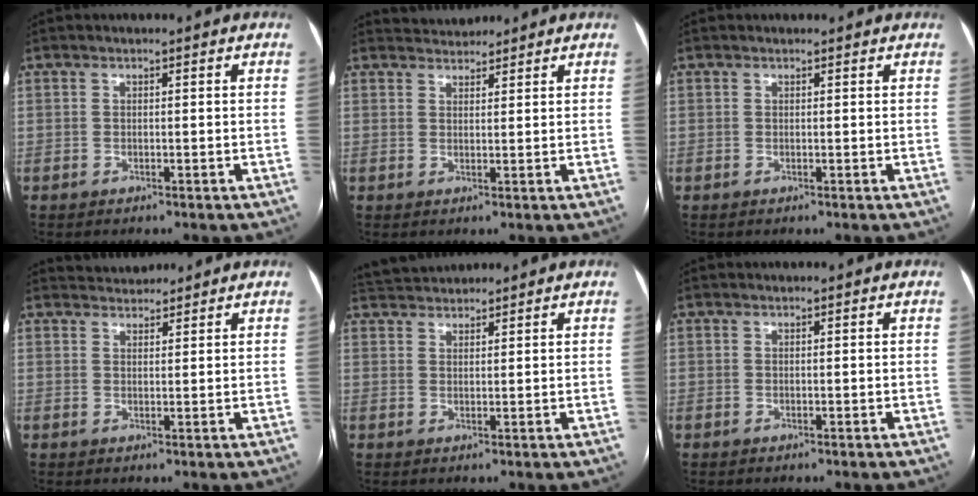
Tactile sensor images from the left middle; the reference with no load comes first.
{"total": 3.1, "force": [3.1, 0.7, -0.1], "torque": [-0.003, 0.022, 0.054]}
{"total": 0.9, "force": [0.9, 0.3, 0.0], "torque": [-0.008, 0.009, 0.010]}
{"total": 3.0, "force": [2.9, 0.7, -0.1], "torque": [-0.003, 0.021, 0.052]}
{"total": 4.8, "force": [4.7, 0.7, 0.6], "torque": [-0.017, 0.033, 0.087]}
{"total": 0.0}